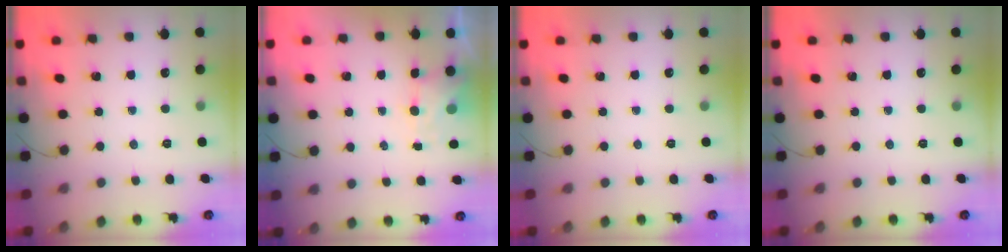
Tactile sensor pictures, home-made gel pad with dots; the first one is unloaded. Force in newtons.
{"total": 4.1, "press": 3.9, "slide": 1.1}
{"total": 0.0}
{"total": 0.0}